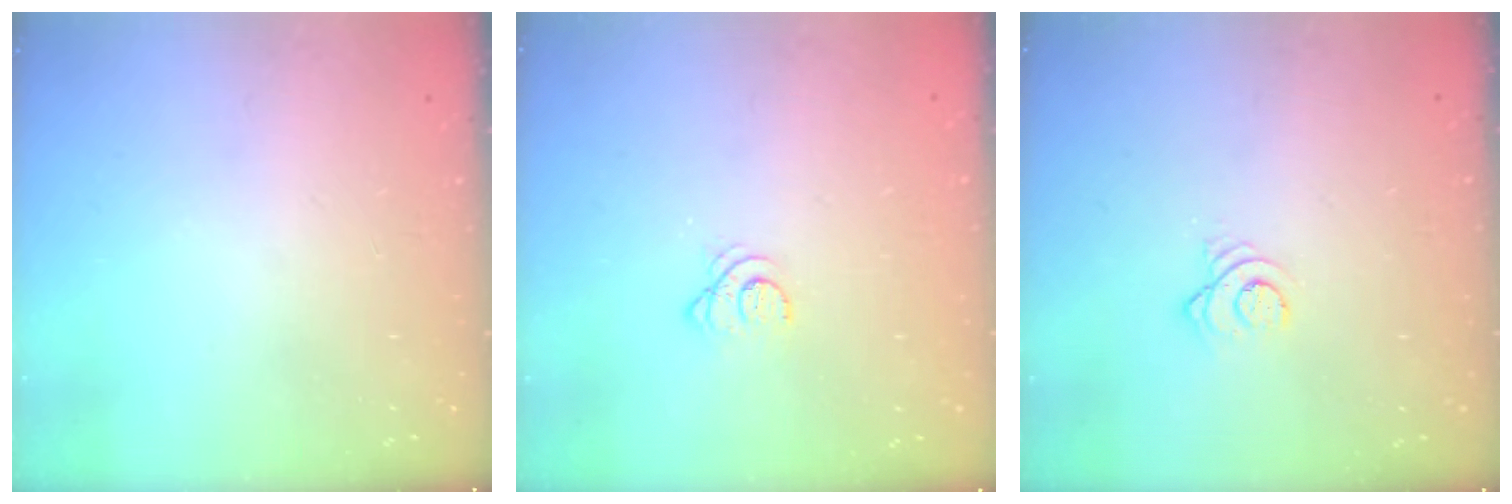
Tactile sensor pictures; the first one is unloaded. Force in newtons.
{"total": 2.9, "press": 2.9, "slide": 0.4}
{"total": 3.3, "press": 3.3, "slide": 0.2}